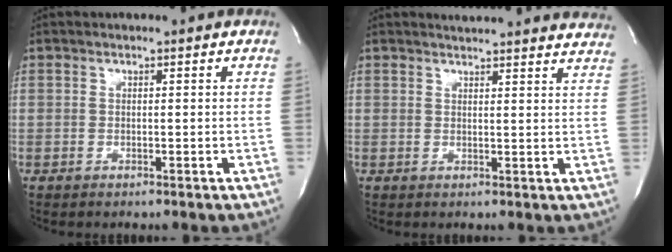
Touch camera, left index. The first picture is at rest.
{"total": 18.7, "force": [17.8, 1.8, 5.6], "torque": [-0.076, -0.054, 0.192]}